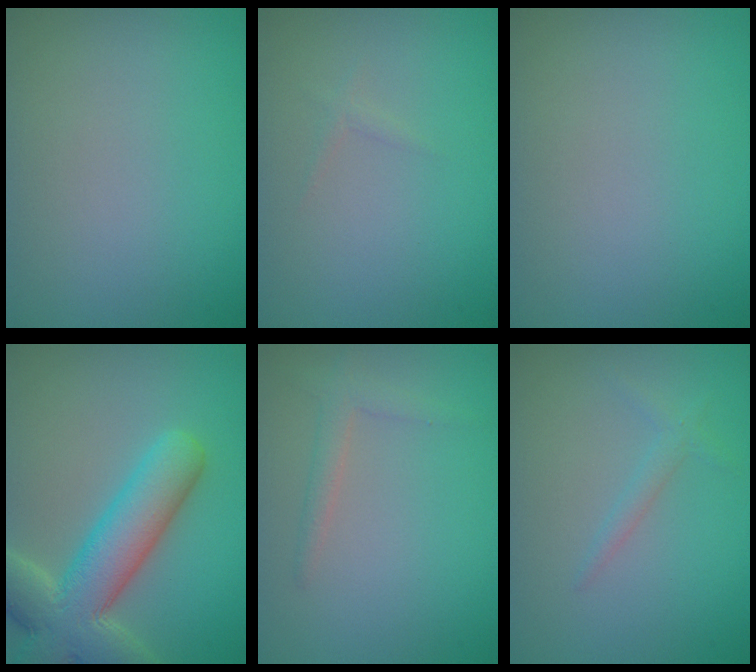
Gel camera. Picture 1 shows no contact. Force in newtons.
{"total": 0.5, "press": 0.5, "slide": 0.0}
{"total": 0.0}
{"total": 9.2, "press": 9.2, "slide": 0.9}
{"total": 1.6, "press": 1.6, "slide": 0.0}
{"total": 1.1, "press": 1.1, "slide": 0.1}